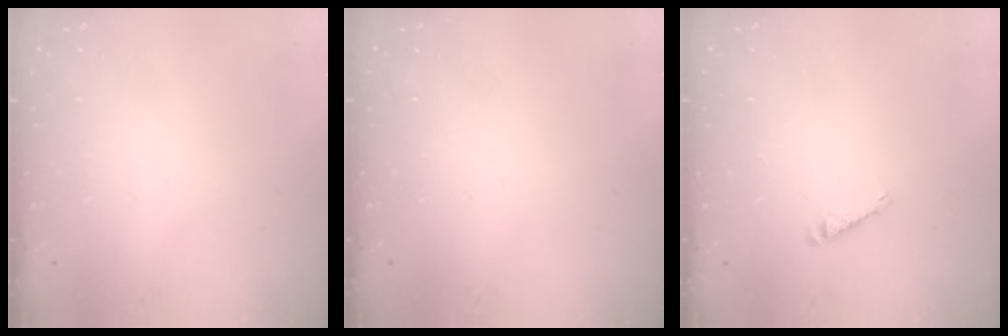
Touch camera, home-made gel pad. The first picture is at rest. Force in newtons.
{"total": 0.0}
{"total": 3.2, "press": 3.2, "slide": 0.4}